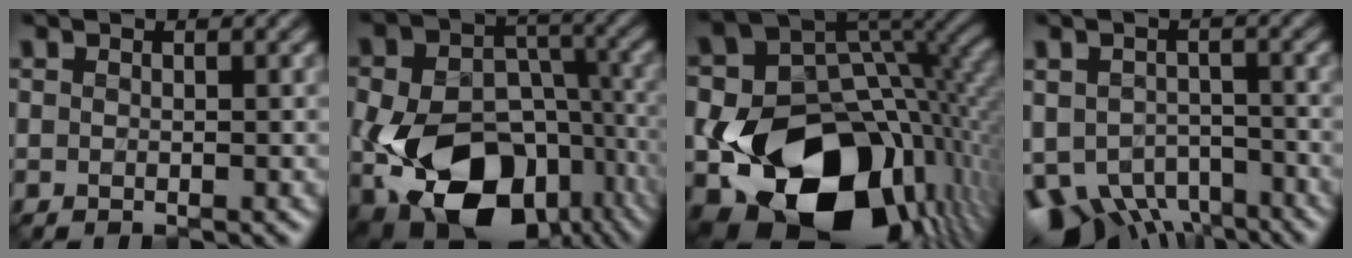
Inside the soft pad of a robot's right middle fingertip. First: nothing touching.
{"total": 15.2, "force": [-4.8, 10.4, 10.0], "torque": [-0.187, -0.037, -0.068]}
{"total": 16.9, "force": [-4.6, 12.2, 10.7], "torque": [-0.177, -0.038, -0.069]}
{"total": 8.9, "force": [-6.0, 4.9, 4.5], "torque": [-0.088, -0.031, -0.095]}